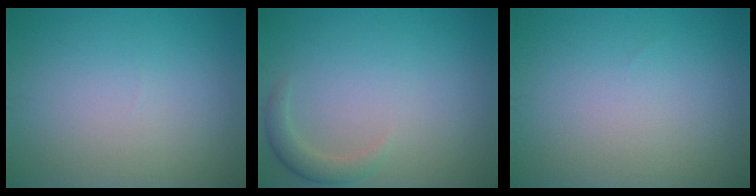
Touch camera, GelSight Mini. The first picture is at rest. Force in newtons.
{"total": 1.9, "press": 1.9, "slide": 0.3}
{"total": 0.0}